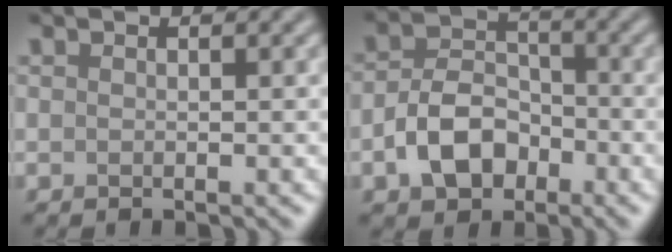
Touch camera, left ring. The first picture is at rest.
{"total": 5.2, "force": [-2.1, 3.6, 3.1], "torque": [-0.057, 0.002, -0.043]}